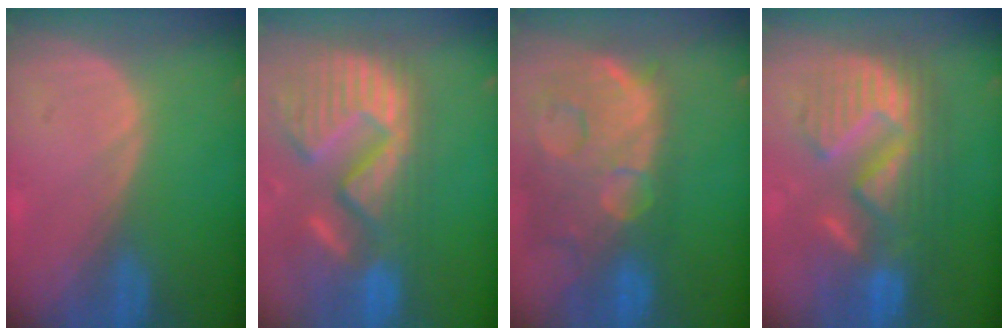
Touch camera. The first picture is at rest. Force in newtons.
{"total": 14.7, "press": 12.3, "slide": 8.2}
{"total": 14.5, "press": 12.0, "slide": 8.1}
{"total": 11.5, "press": 11.4, "slide": 1.0}